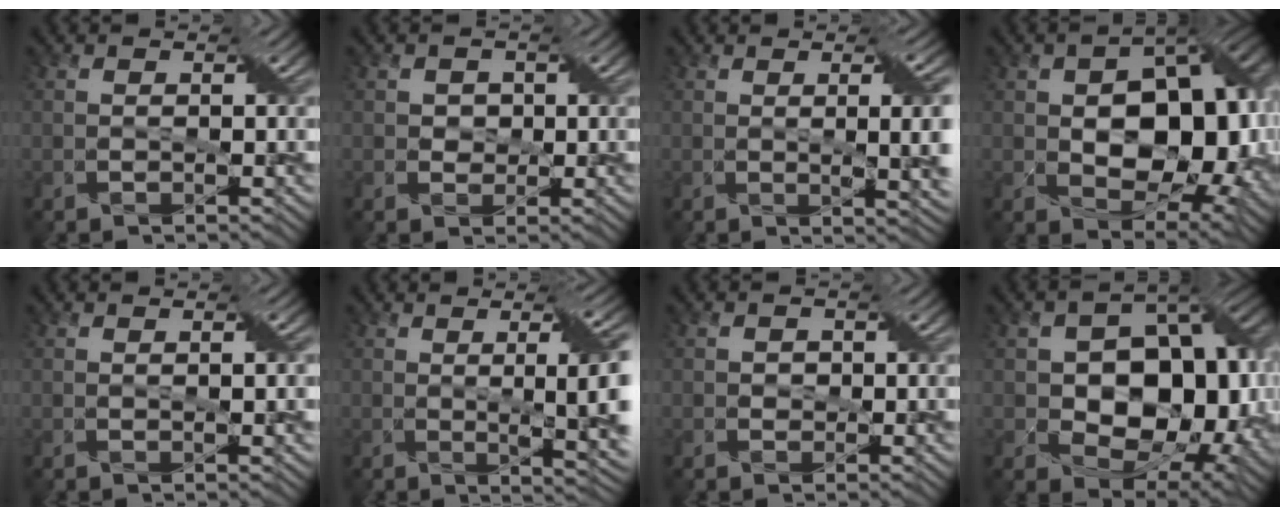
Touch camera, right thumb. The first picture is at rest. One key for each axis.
{"total": 1.8, "fx": 0.2, "fy": 1.8, "fz": 0.4, "tx": -0.014, "ty": -0.001, "tz": -0.001}
{"total": 7.5, "fx": 0.8, "fy": 2.3, "fz": 7.1, "tx": -0.088, "ty": 0.003, "tz": 0.017}
{"total": 14.8, "fx": -0.1, "fy": 9.2, "fz": 11.6, "tx": -0.161, "ty": 0.002, "tz": 0.006}
{"total": 1.4, "fx": 0.4, "fy": 0.2, "fz": 1.3, "tx": -0.022, "ty": 0.003, "tz": 0.007}
{"total": 10.4, "fx": 1.0, "fy": 2.8, "fz": 10.0, "tx": -0.128, "ty": 0.009, "tz": 0.020}
{"total": 1.0, "fx": 0.0, "fy": 1.0, "fz": 0.2, "tx": -0.007, "ty": -0.002, "tz": -0.003}
{"total": 14.6, "fx": -0.8, "fy": 10.2, "fz": 10.5, "tx": -0.146, "ty": -0.011, "tz": -0.010}